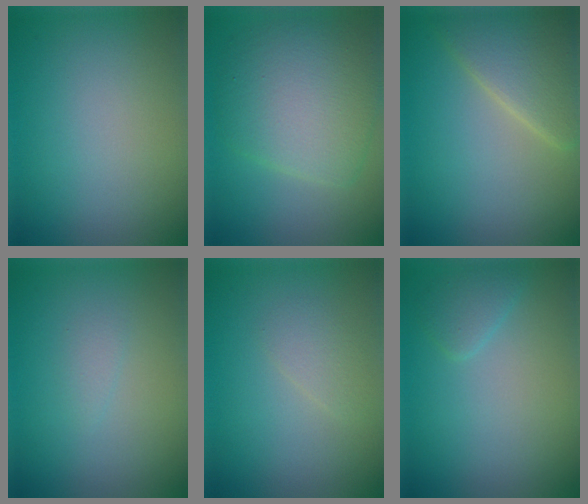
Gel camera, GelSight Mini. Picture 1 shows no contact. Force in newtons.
{"total": 7.1, "press": 7.1, "slide": 0.2}
{"total": 5.1, "press": 5.1, "slide": 0.4}
{"total": 0.7, "press": 0.7, "slide": 0.1}
{"total": 1.3, "press": 1.3, "slide": 0.1}
{"total": 1.4, "press": 1.4, "slide": 0.1}